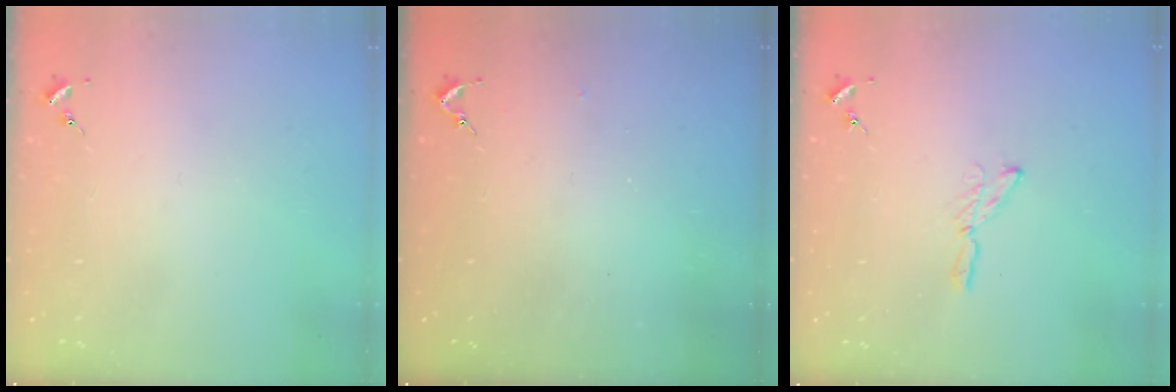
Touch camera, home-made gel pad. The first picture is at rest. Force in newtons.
{"total": 2.6, "press": 2.5, "slide": 0.3}
{"total": 3.9, "press": 3.8, "slide": 0.4}